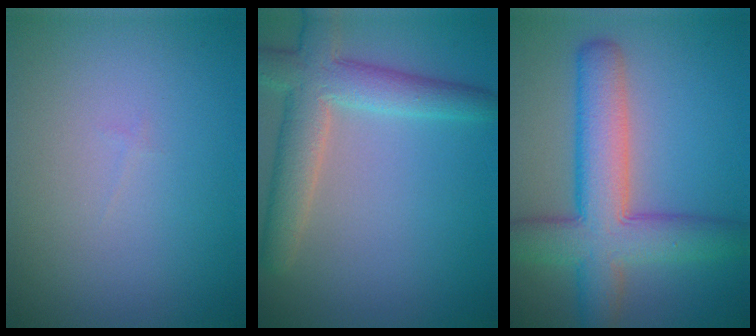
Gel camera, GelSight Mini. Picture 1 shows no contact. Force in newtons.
{"total": 5.5, "press": 5.5, "slide": 0.3}
{"total": 8.2, "press": 8.1, "slide": 0.4}